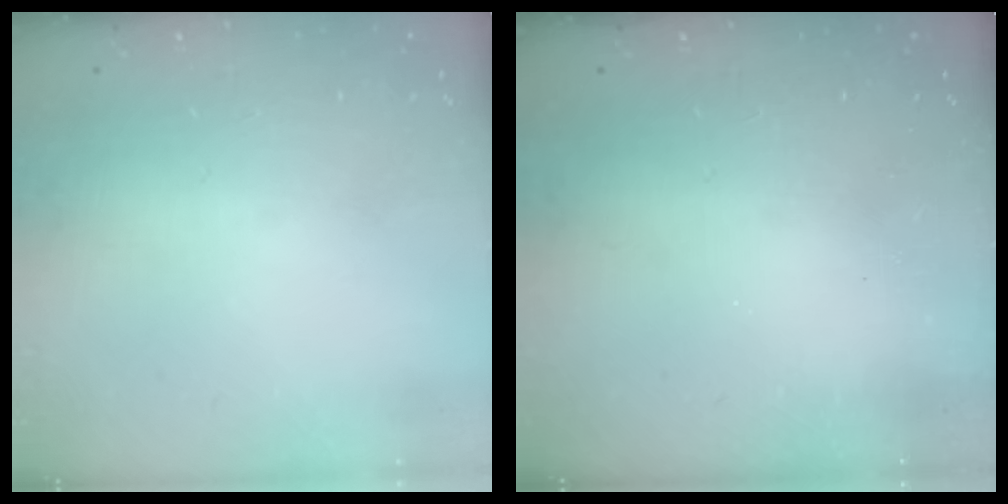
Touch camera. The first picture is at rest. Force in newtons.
{"total": 2.4, "press": 2.2, "slide": 0.8}